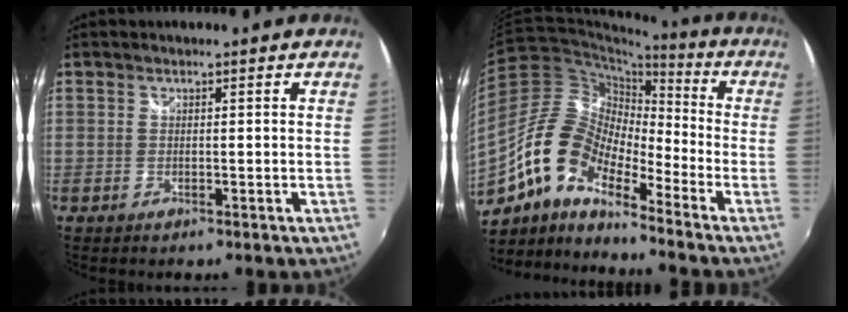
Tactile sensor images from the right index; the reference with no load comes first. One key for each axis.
{"total": 14.2, "fx": -9.0, "fy": 6.0, "fz": 9.2, "tx": -0.163, "ty": 0.009, "tz": -0.188}